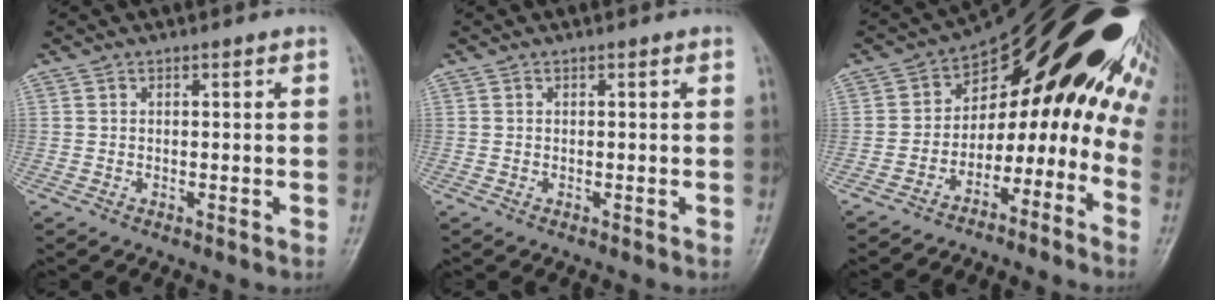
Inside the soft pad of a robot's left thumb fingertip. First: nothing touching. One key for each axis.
{"total": 0.0}
{"total": 21.8, "fx": -2.6, "fy": 13.8, "fz": 16.6, "tx": -0.201, "ty": 0.136, "tz": -0.038}